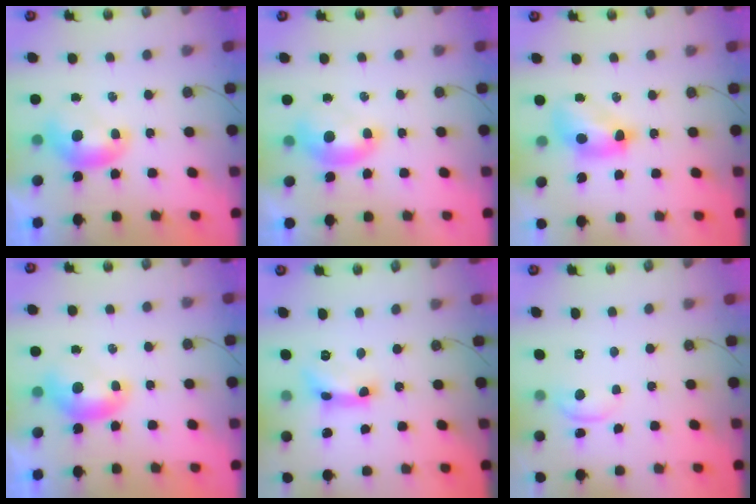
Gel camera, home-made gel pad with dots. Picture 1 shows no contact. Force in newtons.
{"total": 1.7, "press": 1.5, "slide": 0.7}
{"total": 6.8, "press": 6.7, "slide": 0.9}
{"total": 0.0}
{"total": 6.3, "press": 6.3, "slide": 0.3}
{"total": 1.8, "press": 1.8, "slide": 0.4}